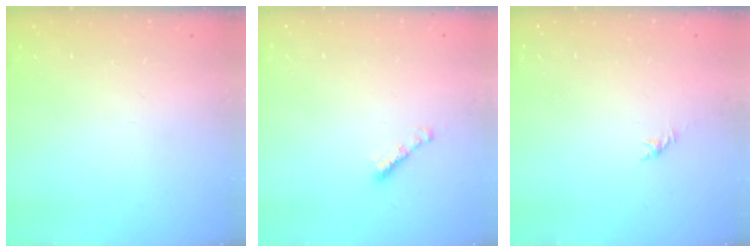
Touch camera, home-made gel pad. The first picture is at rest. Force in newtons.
{"total": 2.4, "press": 2.4, "slide": 0.4}
{"total": 0.0}